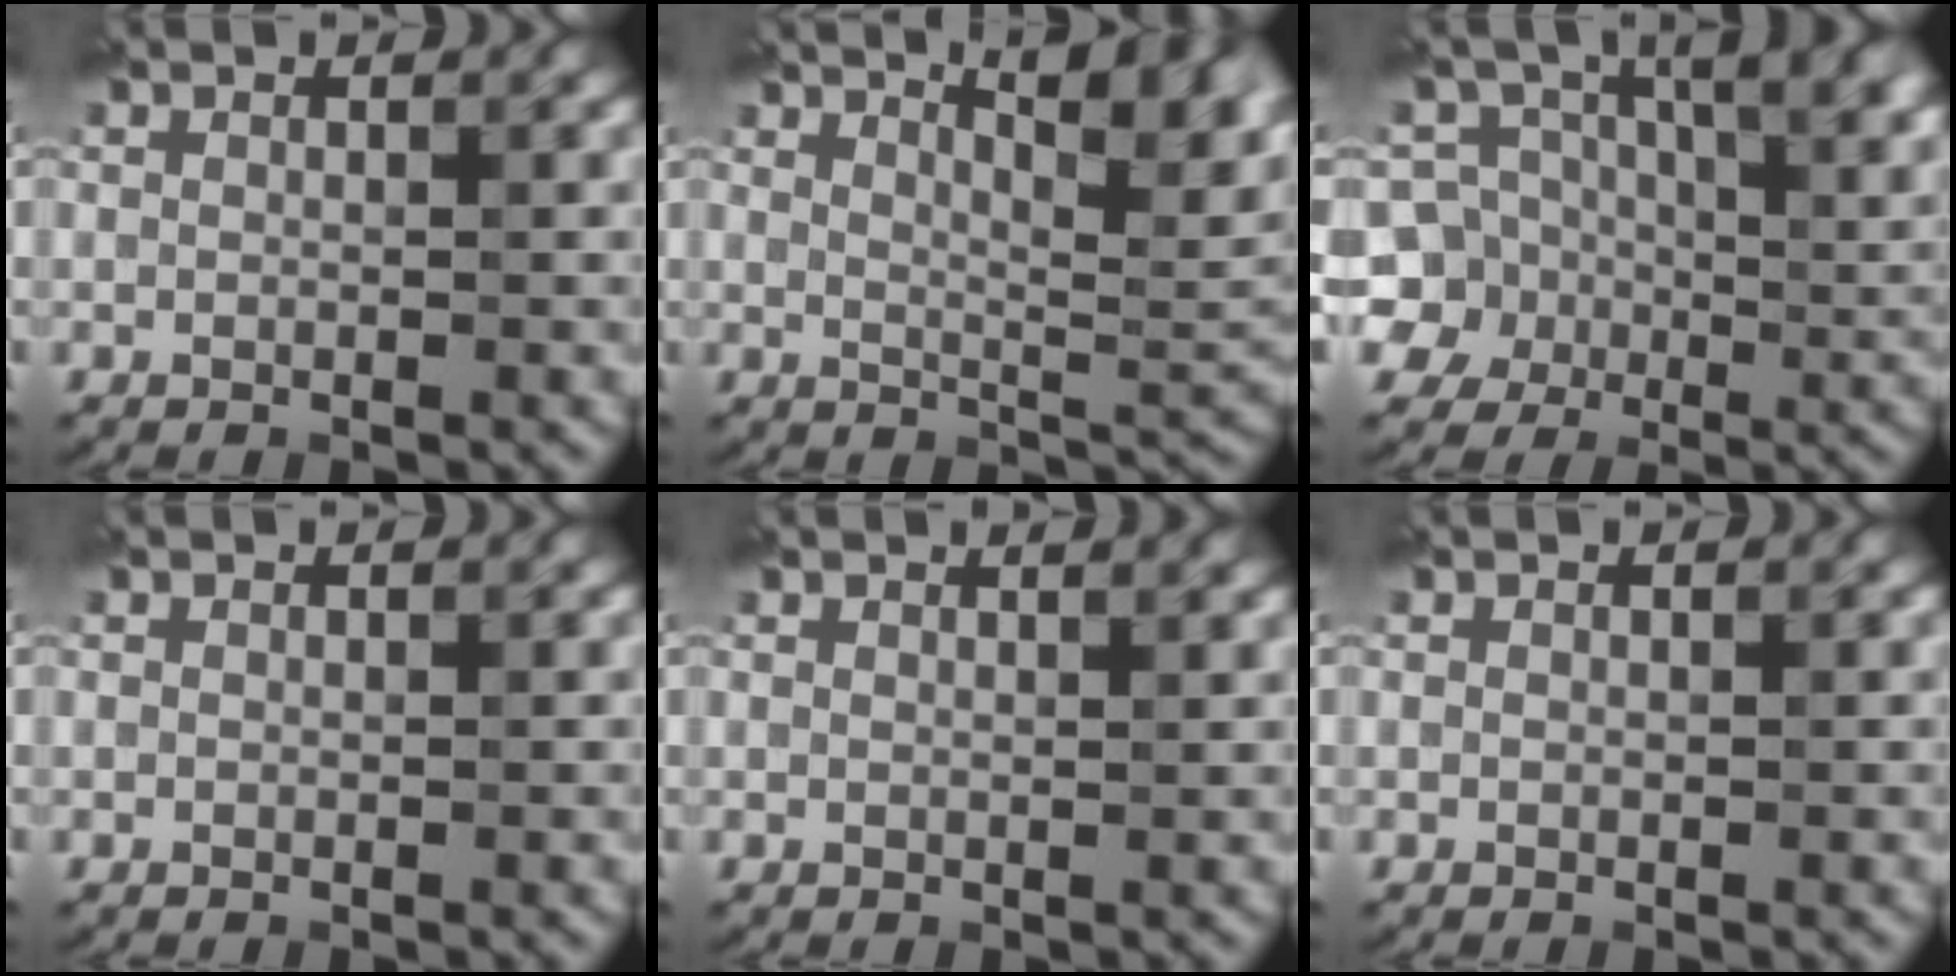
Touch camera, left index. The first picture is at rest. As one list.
[{"total": 8.4, "force": [5.0, 2.2, 6.4], "torque": [-0.066, 0.019, 0.081]}, {"total": 10.0, "force": [1.5, 8.4, 5.2], "torque": [-0.069, 0.016, -0.003]}, {"total": 0.0}, {"total": 1.5, "force": [1.3, 0.4, 0.7], "torque": [-0.003, 0.002, 0.010]}, {"total": 0.0}]